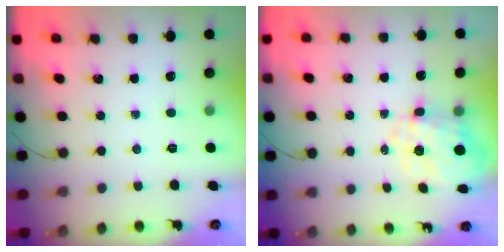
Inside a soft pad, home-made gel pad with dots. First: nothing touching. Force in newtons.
{"total": 9.1, "press": 9.0, "slide": 1.5}